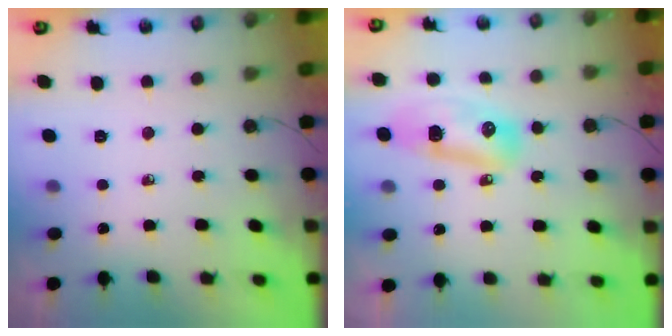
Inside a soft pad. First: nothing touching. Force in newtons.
{"total": 17.0, "press": 13.5, "slide": 10.4}